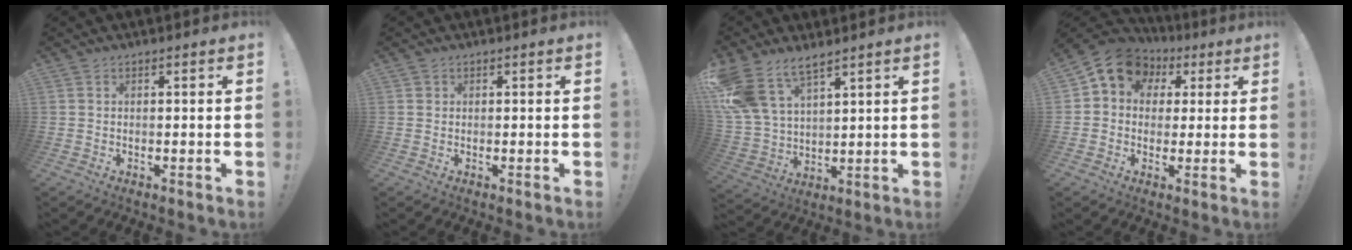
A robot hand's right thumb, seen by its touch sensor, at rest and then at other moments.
{"total": 0.8, "force": [0.5, 0.7, 0.0], "torque": [0.004, 0.000, 0.008]}
{"total": 13.2, "force": [9.2, 6.7, 6.6], "torque": [-0.157, -0.048, 0.181]}
{"total": 10.8, "force": [4.2, 8.8, 4.8], "torque": [-0.068, -0.014, 0.081]}